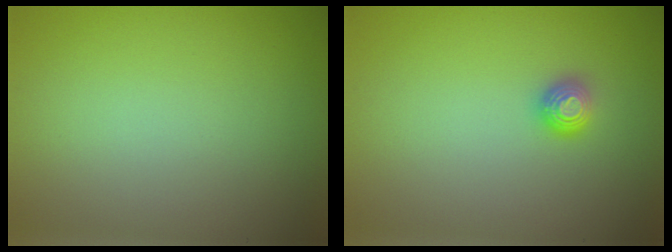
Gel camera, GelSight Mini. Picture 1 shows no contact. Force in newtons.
{"total": 1.1, "press": 1.0, "slide": 0.3}